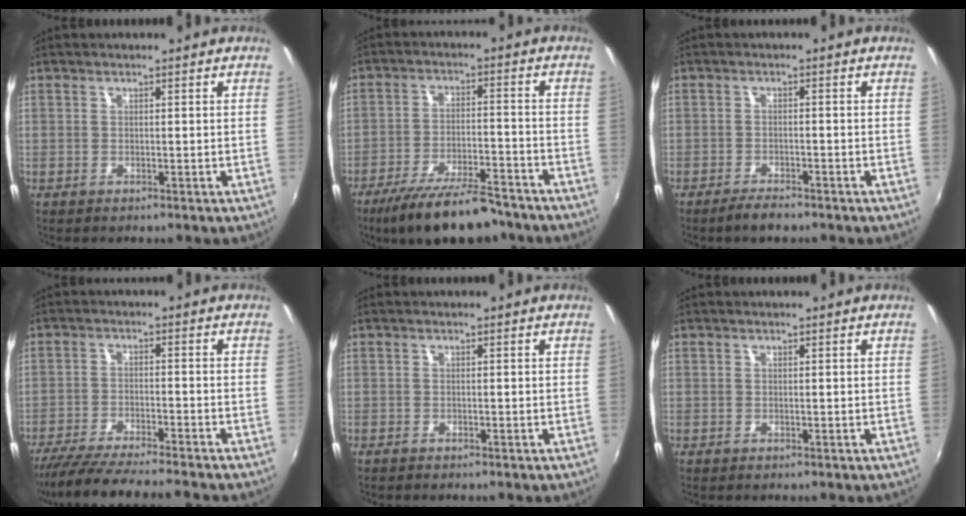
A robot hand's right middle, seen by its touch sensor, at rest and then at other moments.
{"total": 14.4, "force": [-11.8, 3.4, 7.6], "torque": [-0.156, -0.019, -0.189]}
{"total": 3.3, "force": [-2.8, 0.8, 1.6], "torque": [-0.044, -0.006, -0.054]}
{"total": 13.8, "force": [-12.4, 0.0, 6.1], "torque": [-0.133, -0.020, -0.205]}
{"total": 0.6, "force": [-0.6, 0.0, 0.2], "torque": [-0.006, -0.001, -0.011]}
{"total": 0.0}